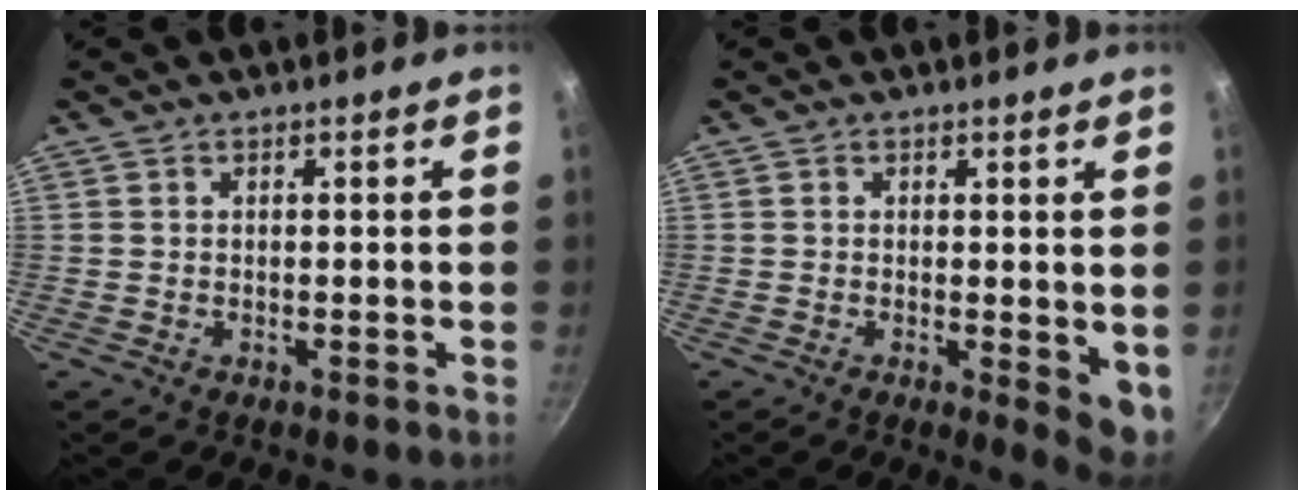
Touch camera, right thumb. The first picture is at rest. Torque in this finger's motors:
{"motor_torque": [-0.13, 0.42, 0.00, -0.13, 0.16]}